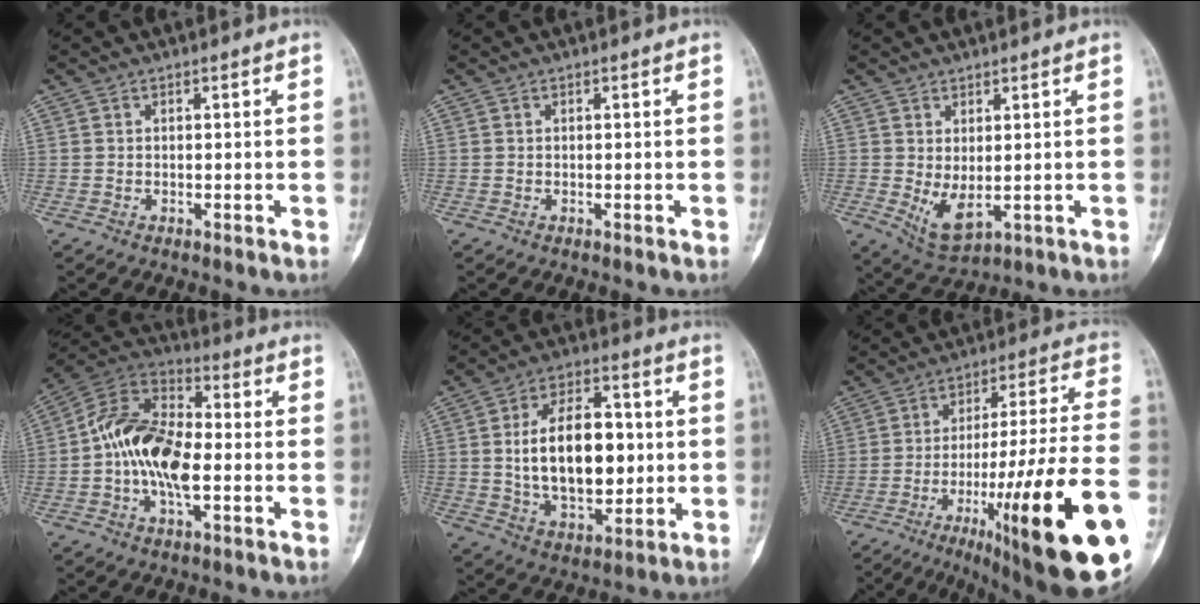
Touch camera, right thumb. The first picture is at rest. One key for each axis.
{"total": 0.0}
{"total": 5.8, "fx": -0.2, "fy": 2.9, "fz": 5.1, "tx": -0.086, "ty": -0.010, "tz": 0.015}
{"total": 16.2, "fx": -1.9, "fy": 8.7, "fz": 13.5, "tx": -0.241, "ty": 0.032, "tz": -0.044}
{"total": 18.0, "fx": 0.9, "fy": 10.5, "fz": 14.6, "tx": -0.209, "ty": 0.004, "tz": 0.022}
{"total": 29.7, "fx": -12.0, "fy": 4.5, "fz": 26.9, "tx": -0.350, "ty": 0.042, "tz": -0.173}